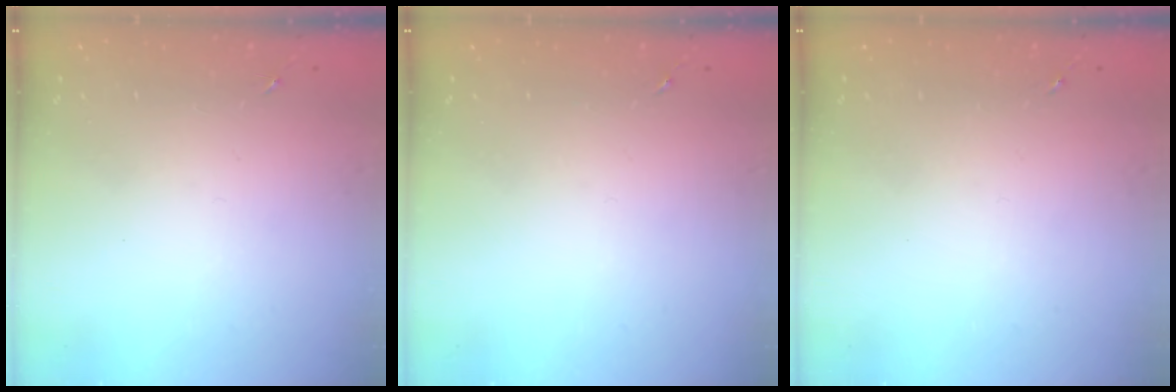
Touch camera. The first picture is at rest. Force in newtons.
{"total": 0.0}
{"total": 0.0}